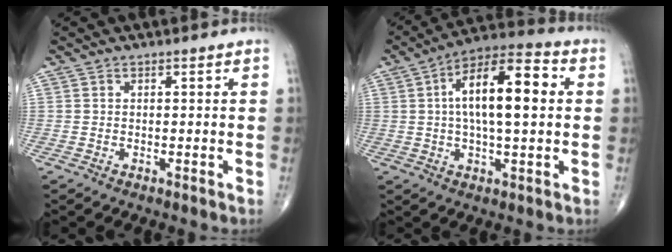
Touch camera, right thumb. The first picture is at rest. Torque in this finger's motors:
{"motor_torque": [0.09, 0.64, 0.38, 0.08, 0.27]}